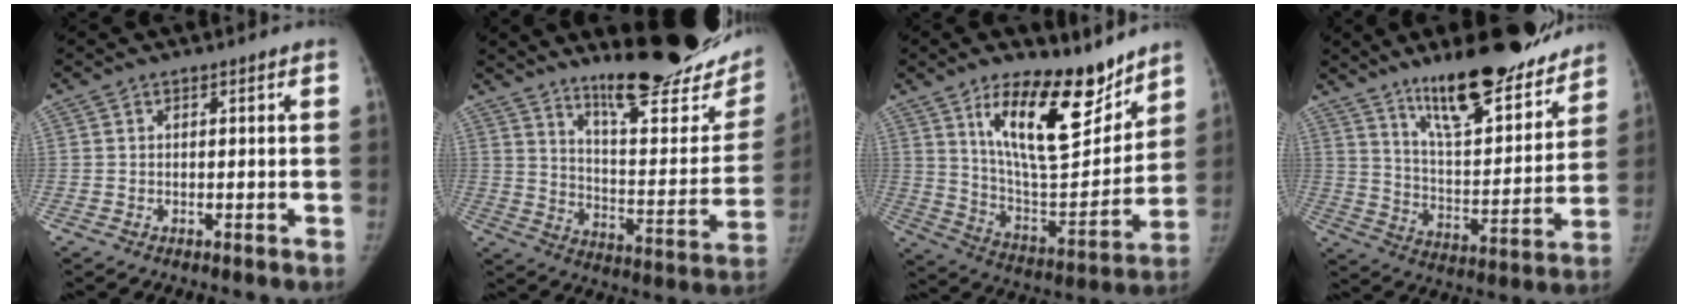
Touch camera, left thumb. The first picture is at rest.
{"total": 26.5, "force": [20.3, 6.2, 15.7], "torque": [-0.182, -0.136, 0.285]}
{"total": 21.2, "force": [13.4, 8.4, 14.2], "torque": [-0.174, -0.094, 0.234]}
{"total": 22.7, "force": [16.9, 6.9, 13.5], "torque": [-0.157, -0.097, 0.267]}